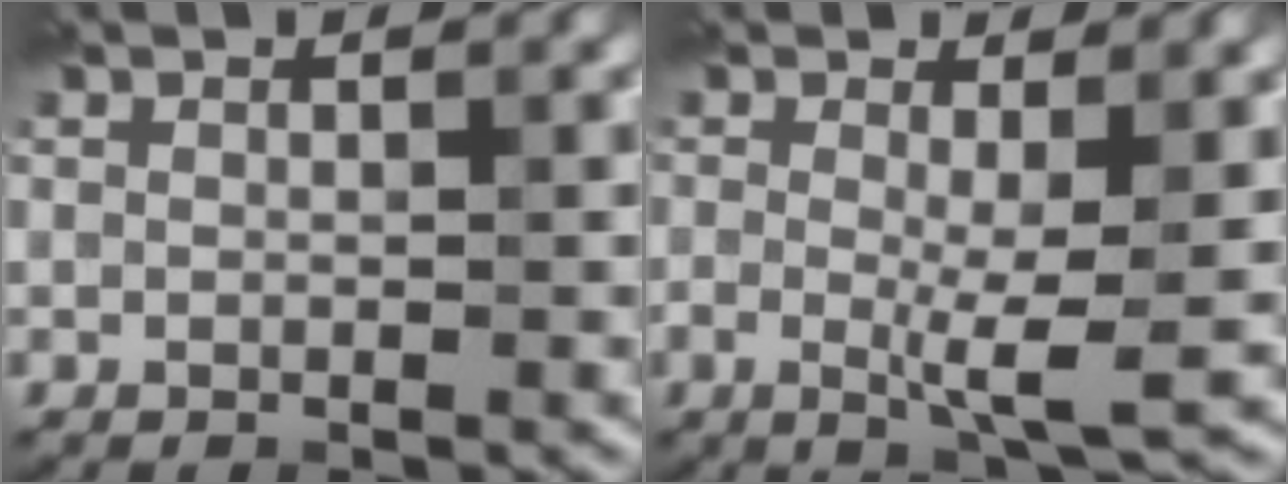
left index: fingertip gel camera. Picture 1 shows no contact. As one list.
[{"total": 4.0, "force": [-0.2, 0.6, 3.9], "torque": [-0.072, -0.011, -0.005]}]